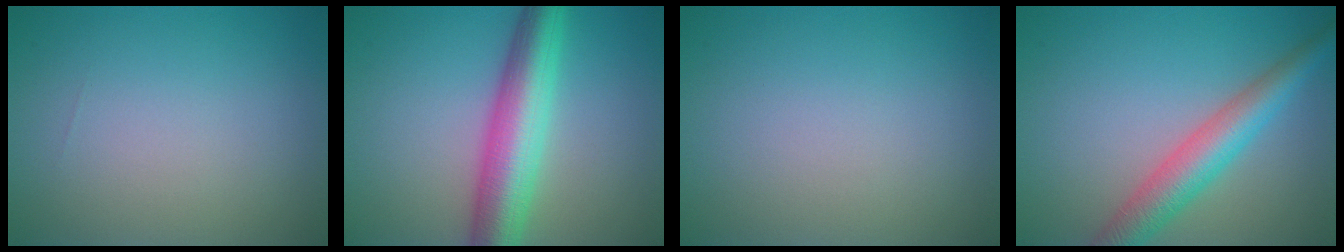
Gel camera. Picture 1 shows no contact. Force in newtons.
{"total": 7.4, "press": 7.4, "slide": 0.1}
{"total": 0.0}
{"total": 5.0, "press": 5.0, "slide": 0.1}